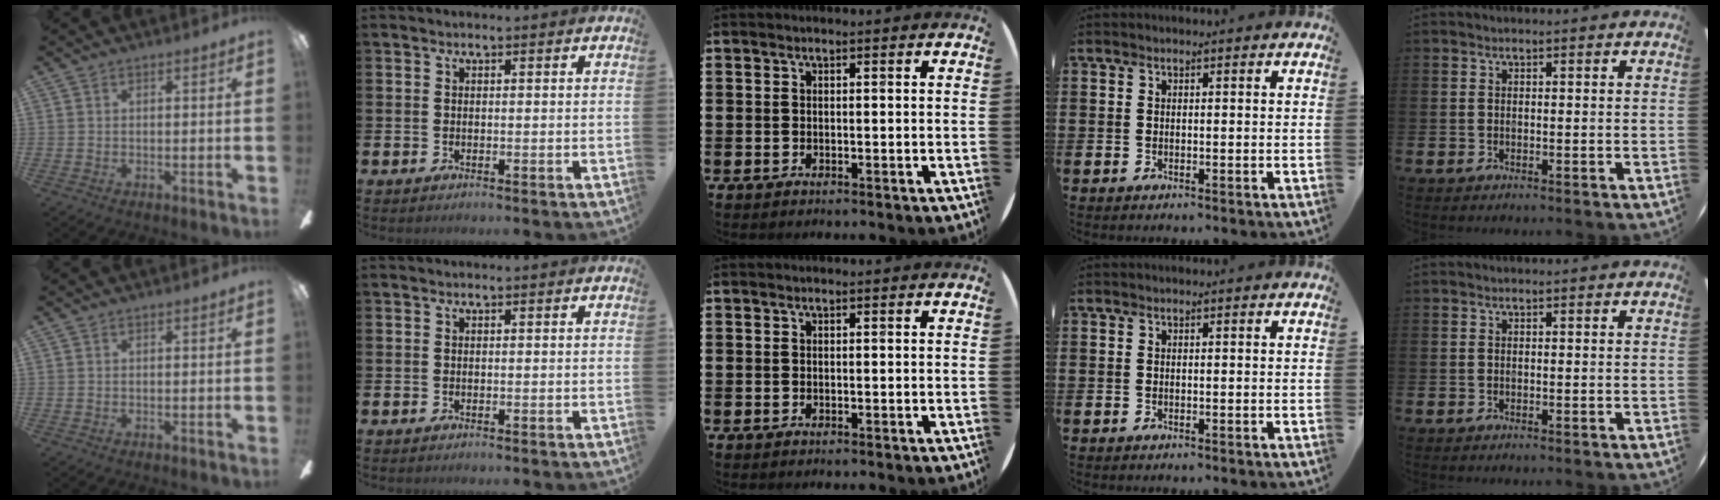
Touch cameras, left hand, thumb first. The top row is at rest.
{}